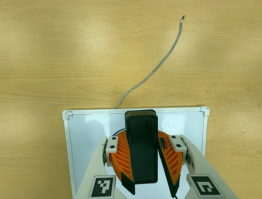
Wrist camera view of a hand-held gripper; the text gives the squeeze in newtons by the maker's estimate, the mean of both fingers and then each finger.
{"total": 11.6, "left": 11.5, "right": 11.8}